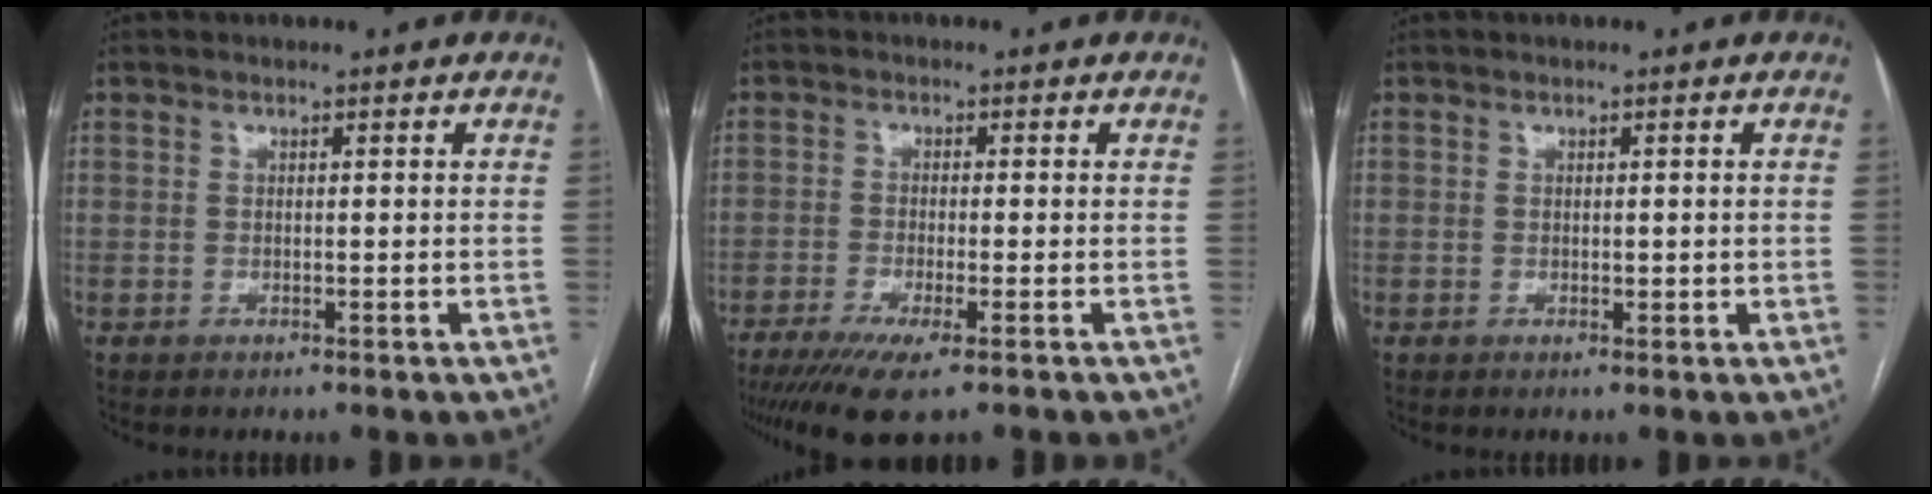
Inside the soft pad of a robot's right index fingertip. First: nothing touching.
{"total": 7.9, "force": [-5.3, 0.6, 5.9], "torque": [-0.096, -0.019, -0.086]}
{"total": 1.0, "force": [0.0, 0.6, 0.8], "torque": [-0.010, -0.001, 0.002]}